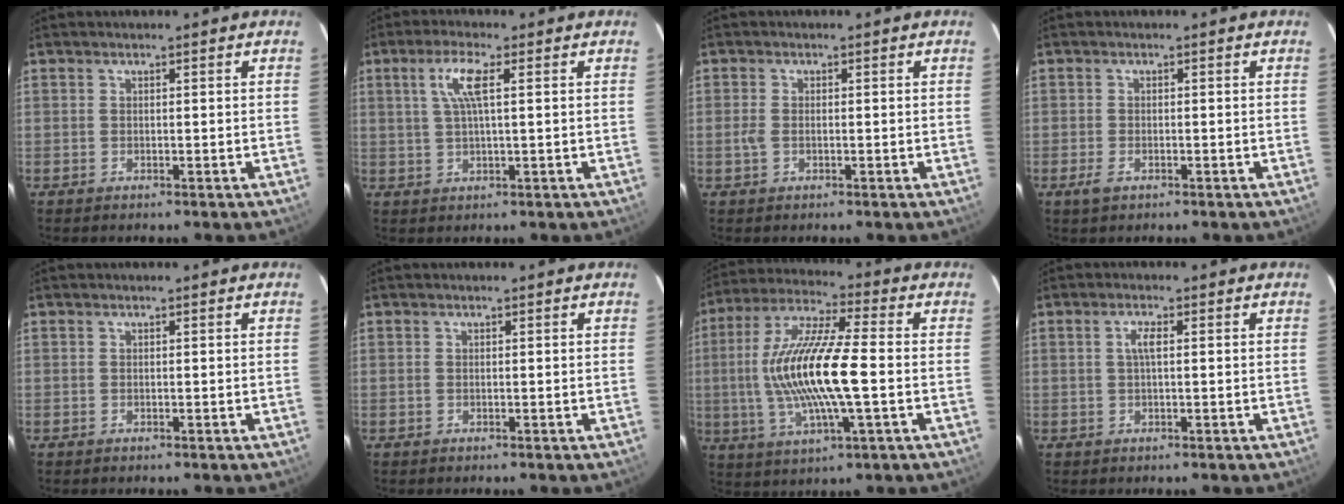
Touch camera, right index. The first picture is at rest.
{"total": 5.4, "force": [1.7, 0.8, 5.1], "torque": [-0.103, 0.005, 0.034]}
{"total": 2.0, "force": [-0.5, 1.1, 1.5], "torque": [-0.034, -0.001, -0.010]}
{"total": 2.3, "force": [-1.3, 1.1, 1.5], "torque": [-0.032, -0.003, -0.023]}
{"total": 0.0}
{"total": 0.0}
{"total": 17.3, "force": [-1.1, 3.4, 17.0], "torque": [-0.336, 0.003, -0.025]}
{"total": 2.1, "force": [0.3, 0.4, 2.1], "torque": [-0.042, 0.005, 0.004]}